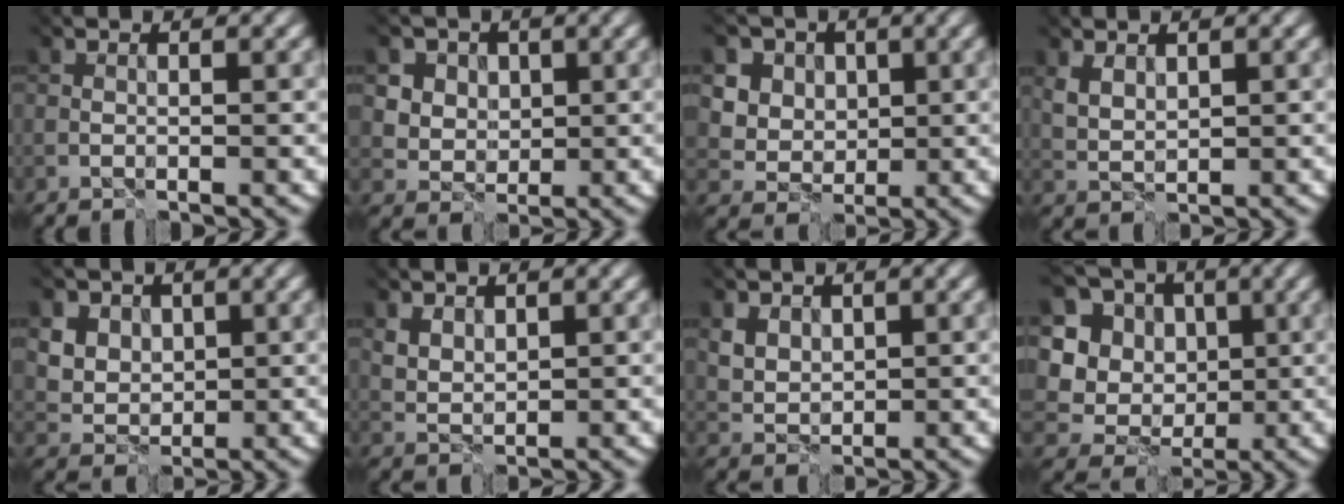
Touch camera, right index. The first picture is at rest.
{"total": 6.1, "force": [3.1, 4.9, 1.9], "torque": [-0.043, 0.008, 0.049]}
{"total": 6.9, "force": [3.4, 5.7, 2.1], "torque": [-0.044, 0.003, 0.053]}
{"total": 1.5, "force": [1.0, 0.8, 0.8], "torque": [-0.026, -0.003, 0.022]}
{"total": 5.5, "force": [2.9, 4.4, 1.7], "torque": [-0.047, 0.006, 0.048]}
{"total": 1.6, "force": [1.2, 0.9, 0.5], "torque": [-0.020, -0.005, 0.028]}
{"total": 2.4, "force": [1.4, 1.8, 0.7], "torque": [-0.028, -0.006, 0.036]}
{"total": 11.2, "force": [3.4, 9.8, 4.2], "torque": [-0.122, 0.019, 0.063]}